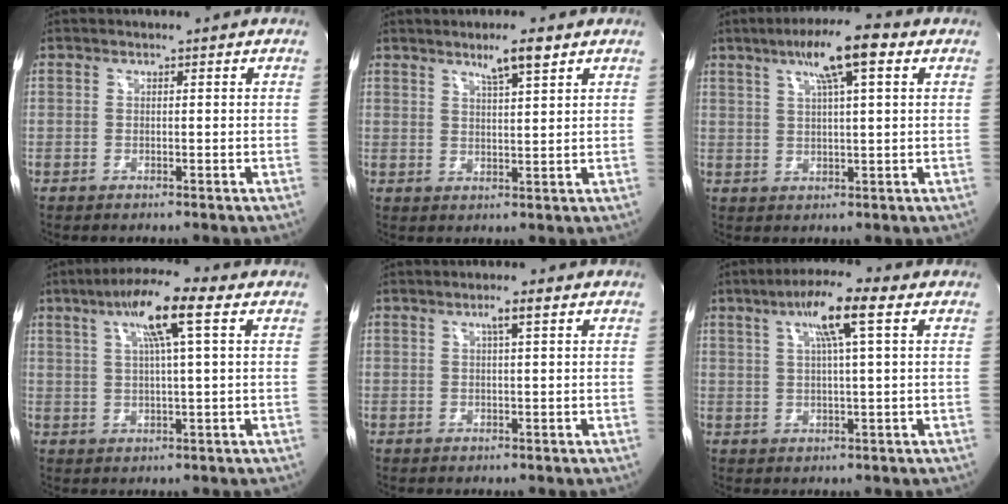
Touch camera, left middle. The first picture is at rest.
{"total": 4.5, "force": [3.0, -0.1, 3.3], "torque": [-0.060, -0.002, 0.053]}
{"total": 9.2, "force": [4.4, 0.7, 8.0], "torque": [-0.137, 0.018, 0.068]}
{"total": 9.7, "force": [4.1, 0.2, 8.9], "torque": [-0.161, 0.019, 0.065]}
{"total": 2.3, "force": [1.0, -0.1, 2.0], "torque": [-0.037, 0.005, 0.018]}
{"total": 8.5, "force": [3.5, 0.0, 7.7], "torque": [-0.139, 0.015, 0.057]}